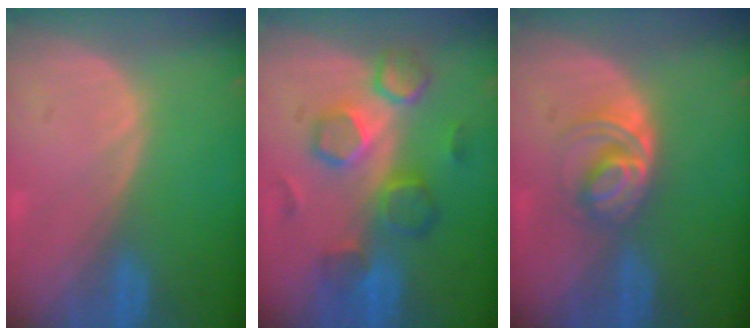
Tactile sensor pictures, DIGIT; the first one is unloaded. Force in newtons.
{"total": 8.3, "press": 8.2, "slide": 1.4}
{"total": 5.2, "press": 4.9, "slide": 1.7}